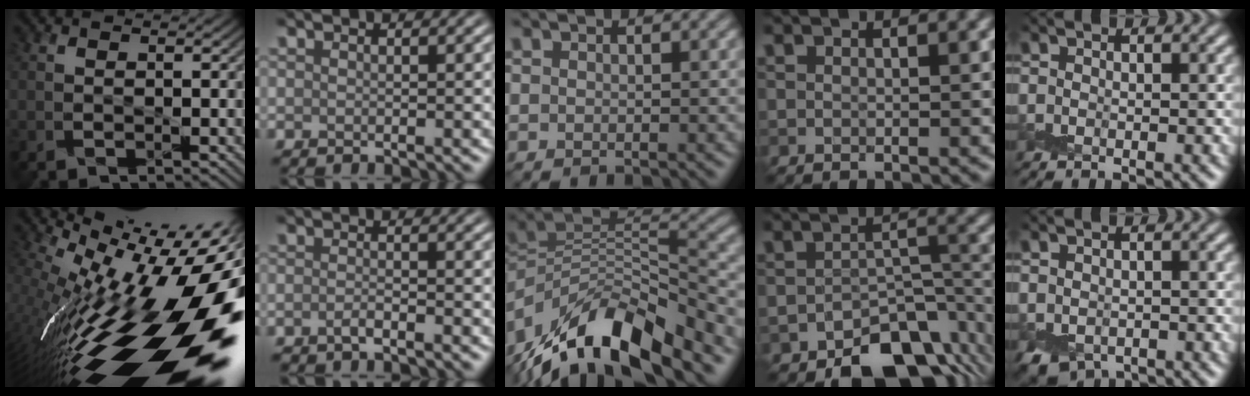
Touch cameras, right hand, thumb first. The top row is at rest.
{"thumb": {"total": 21.8, "force": [-4.8, 6.5, 20.2], "torque": [-0.324, -0.028, -0.084]}, "index": {"total": 1.4, "force": [-1.2, 0.1, 0.7], "torque": [-0.015, 0.000, -0.025]}, "middle": {"total": 12.0, "force": [-9.0, 3.1, 7.3], "torque": [-0.134, 0.017, -0.171]}, "ring": {"total": 9.2, "force": [-6.7, 4.6, 4.3], "torque": [-0.044, -0.019, -0.105]}, "little": {"total": 1.8, "force": [-0.3, 1.5, 0.9], "torque": [-0.017, -0.004, -0.008]}}